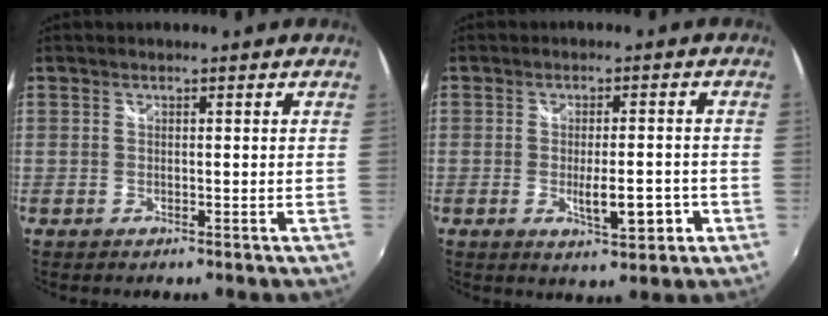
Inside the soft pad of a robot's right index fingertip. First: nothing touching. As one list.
[{"total": 7.0, "force": [-2.3, 2.0, 6.3], "torque": [-0.106, -0.015, -0.029]}]